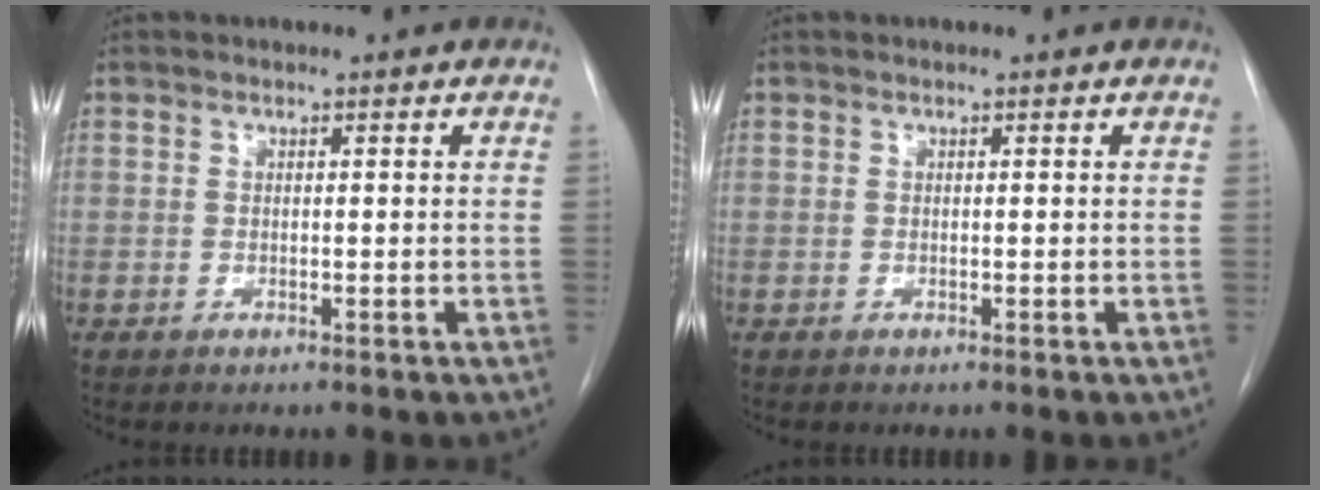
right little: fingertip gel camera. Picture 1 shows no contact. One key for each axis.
{"total": 0.0}